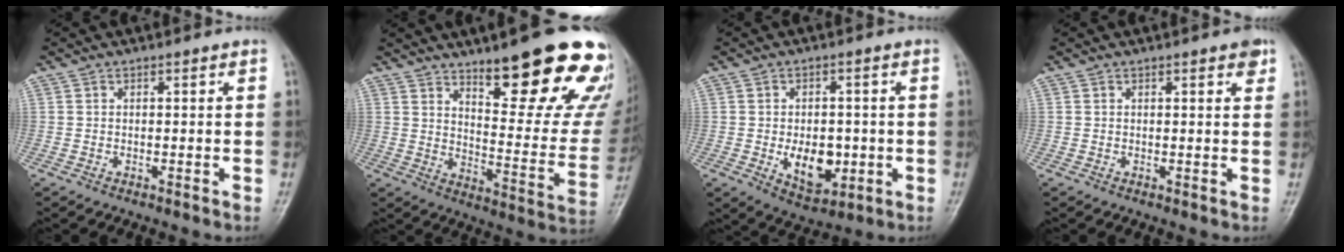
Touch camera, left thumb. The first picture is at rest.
{"total": 24.1, "force": [15.6, 6.1, 17.4], "torque": [-0.189, -0.097, 0.219]}
{"total": 8.9, "force": [-1.5, 5.8, 6.6], "torque": [-0.073, -0.006, -0.008]}
{"total": 2.1, "force": [1.2, 0.6, 1.5], "torque": [-0.016, -0.003, 0.012]}